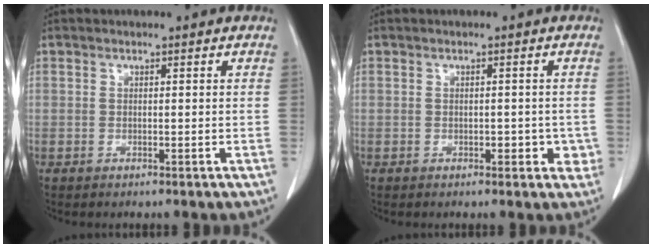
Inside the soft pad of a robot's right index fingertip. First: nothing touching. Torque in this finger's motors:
{"motor_torque": [0.46, -0.30, 0.18, 0.03]}